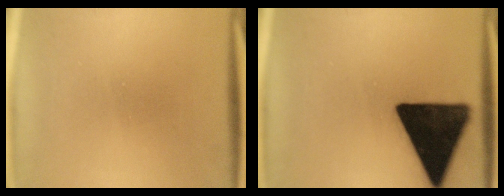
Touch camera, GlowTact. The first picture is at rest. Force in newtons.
{"total": 18.1}